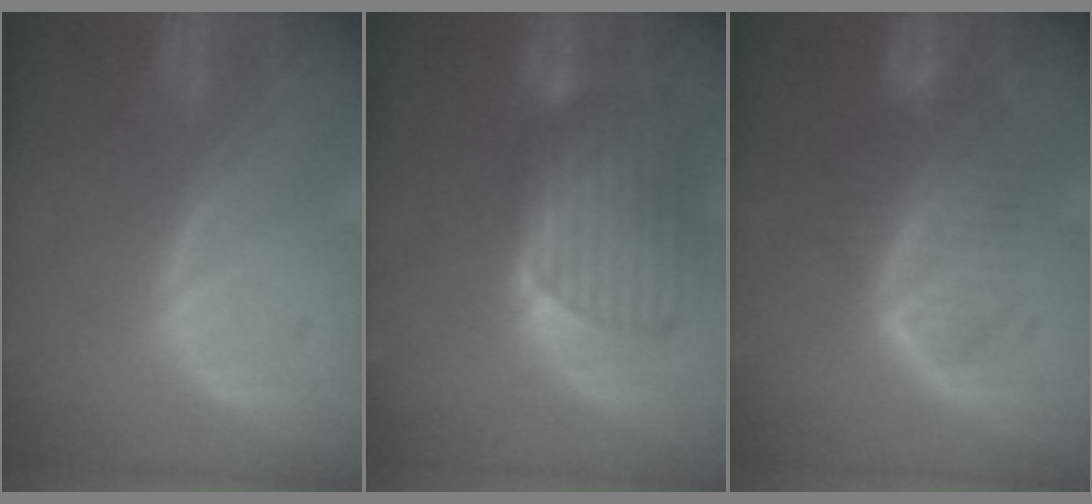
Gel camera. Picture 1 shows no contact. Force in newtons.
{"total": 9.1, "press": 8.3, "slide": 3.7}
{"total": 7.2, "press": 6.6, "slide": 2.7}